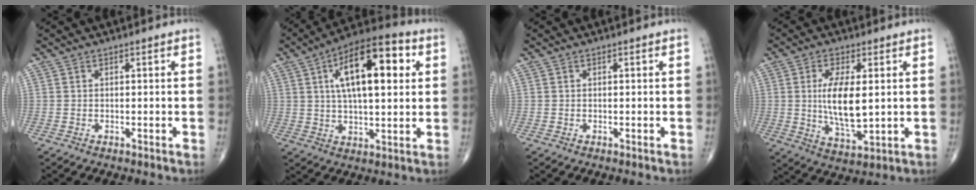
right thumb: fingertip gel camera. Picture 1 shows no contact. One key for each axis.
{"total": 17.9, "fx": 4.9, "fy": 7.5, "fz": 15.5, "tx": -0.228, "ty": 0.011, "tz": 0.071}
{"total": 0.0}
{"total": 10.9, "fx": 0.9, "fy": 4.4, "fz": 10.0, "tx": -0.180, "ty": -0.022, "tz": 0.023}